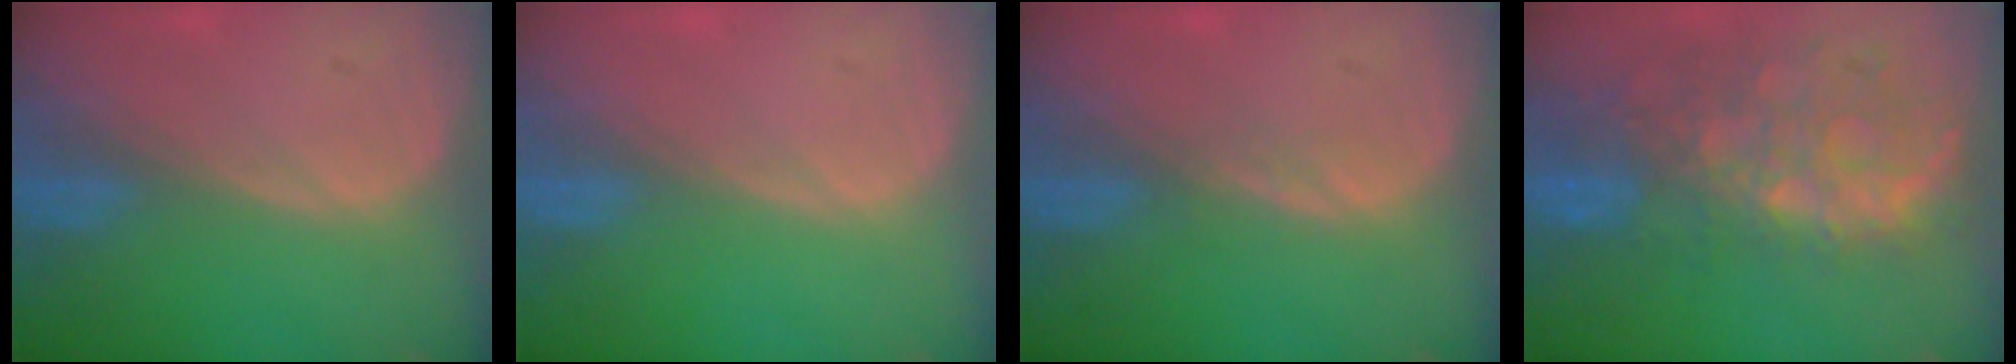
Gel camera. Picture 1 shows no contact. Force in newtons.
{"total": 0.0}
{"total": 1.1, "press": 1.0, "slide": 0.2}
{"total": 11.2, "press": 9.7, "slide": 5.5}